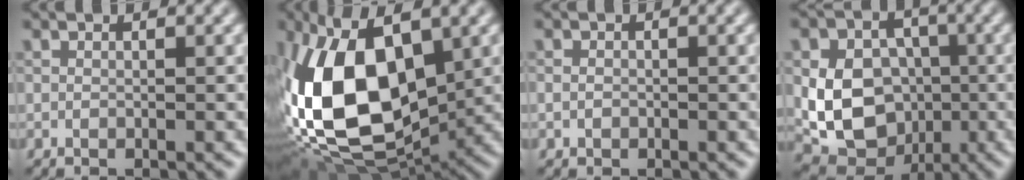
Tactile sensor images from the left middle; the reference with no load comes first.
{"total": 16.3, "force": [0.4, 9.1, 13.5], "torque": [-0.265, 0.007, -0.016]}
{"total": 0.7, "force": [-0.2, 0.6, 0.3], "torque": [-0.005, -0.001, -0.006]}
{"total": 10.1, "force": [-1.2, 8.2, 5.7], "torque": [-0.086, -0.009, -0.028]}